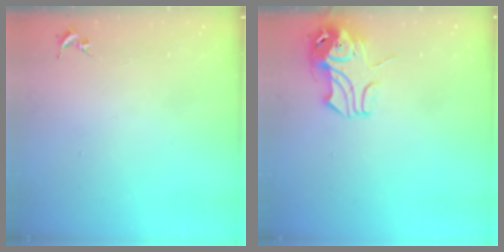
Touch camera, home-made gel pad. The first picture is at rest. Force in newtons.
{"total": 9.5, "press": 9.4, "slide": 1.2}